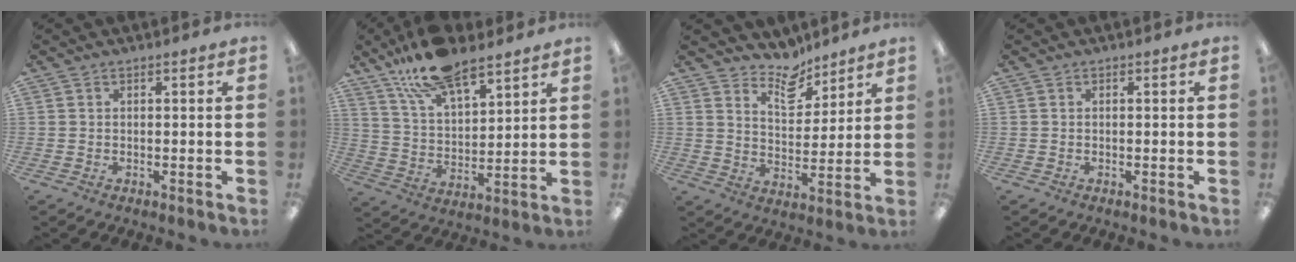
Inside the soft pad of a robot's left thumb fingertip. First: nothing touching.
{"total": 14.8, "force": [11.4, 5.7, 7.7], "torque": [-0.147, -0.054, 0.205]}
{"total": 9.0, "force": [7.8, 3.9, 2.3], "torque": [-0.027, -0.055, 0.141]}
{"total": 0.0}